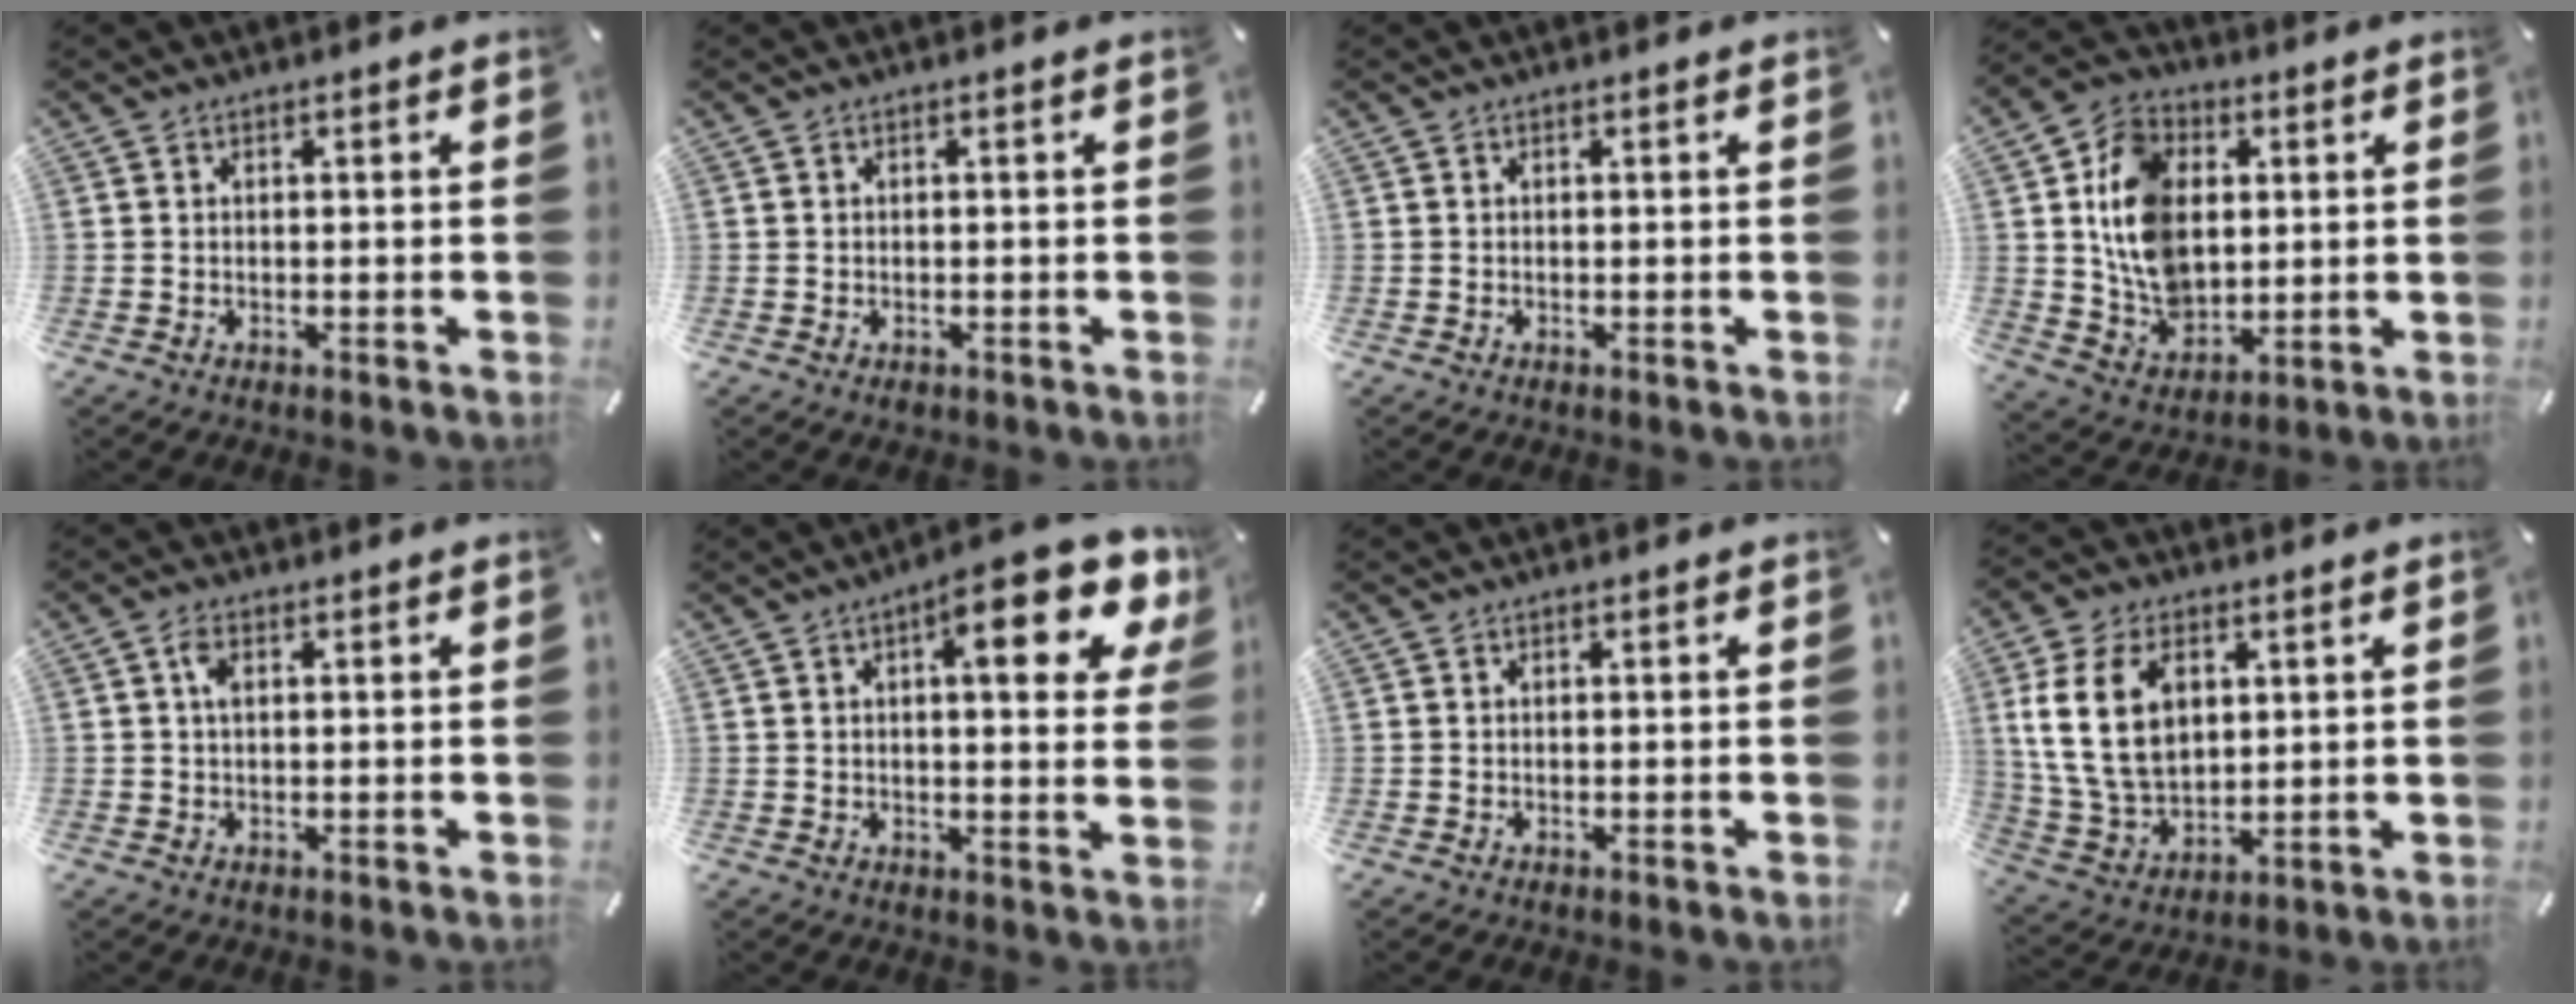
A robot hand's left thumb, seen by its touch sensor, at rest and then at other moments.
{"total": 0.6, "force": [-0.2, 0.5, 0.3], "torque": [-0.005, 0.000, -0.004]}
{"total": 0.0}
{"total": 14.4, "force": [2.3, 11.4, 8.4], "torque": [-0.181, 0.006, 0.046]}
{"total": 2.4, "force": [0.6, 1.2, 2.0], "torque": [-0.044, 0.007, 0.009]}
{"total": 13.8, "force": [6.6, 4.5, 11.2], "torque": [-0.147, -0.029, 0.100]}
{"total": 0.0}
{"total": 14.3, "force": [4.2, 9.9, 9.5], "torque": [-0.216, 0.002, 0.075]}